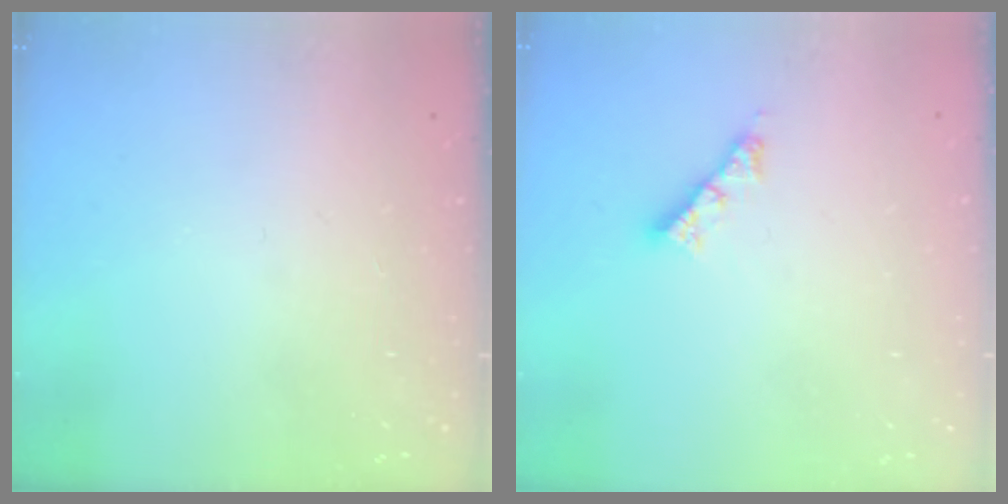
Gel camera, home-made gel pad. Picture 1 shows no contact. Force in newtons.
{"total": 4.1, "press": 4.0, "slide": 0.3}